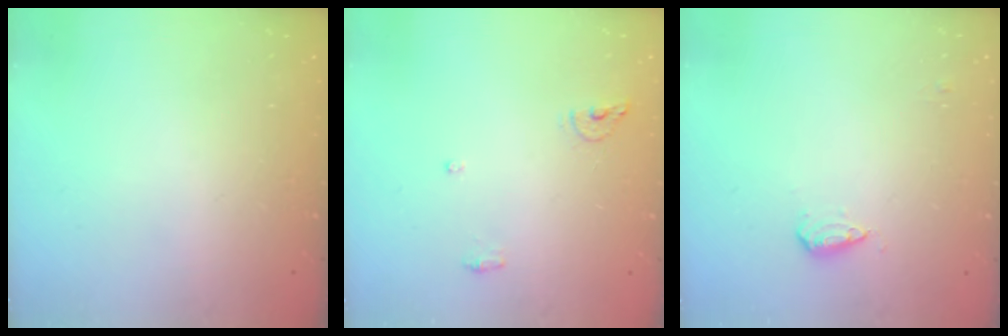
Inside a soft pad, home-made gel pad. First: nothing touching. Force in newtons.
{"total": 6.1, "press": 5.9, "slide": 1.4}
{"total": 5.5, "press": 5.4, "slide": 0.9}